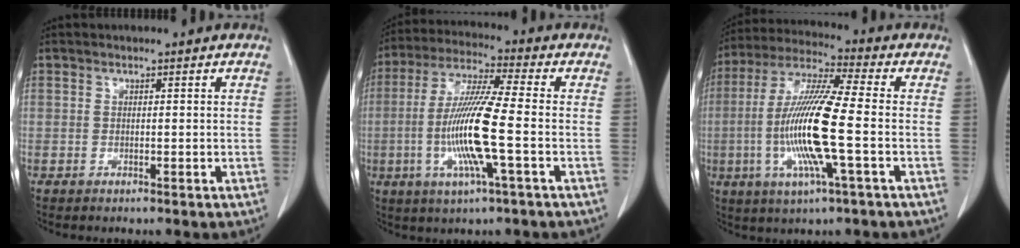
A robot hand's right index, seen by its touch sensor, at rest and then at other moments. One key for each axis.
{"total": 12.9, "fx": -2.5, "fy": 0.1, "fz": 12.7, "tx": -0.256, "ty": -0.009, "tz": -0.053}
{"total": 14.9, "fx": -2.5, "fy": 0.5, "fz": 14.7, "tx": -0.299, "ty": -0.007, "tz": -0.054}